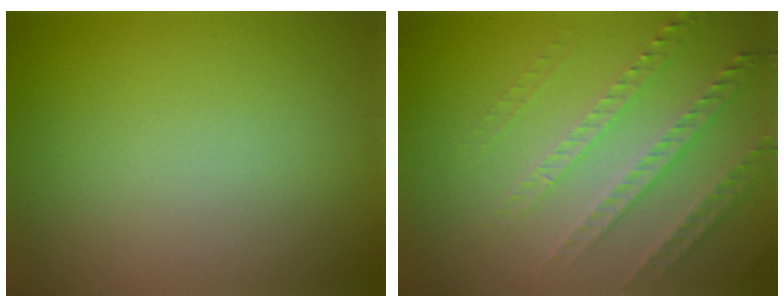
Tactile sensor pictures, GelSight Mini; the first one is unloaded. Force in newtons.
{"total": 4.0, "press": 3.1, "slide": 2.5}